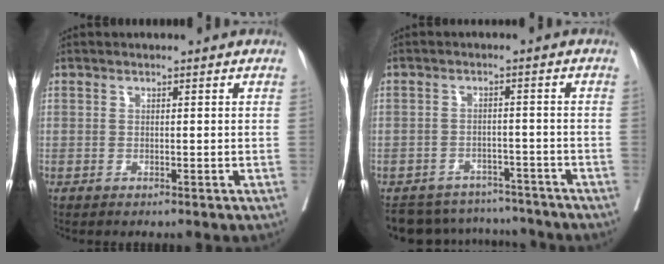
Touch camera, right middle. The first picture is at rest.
{"total": 11.6, "force": [-10.7, 4.0, 1.4], "torque": [-0.023, 0.015, -0.140]}